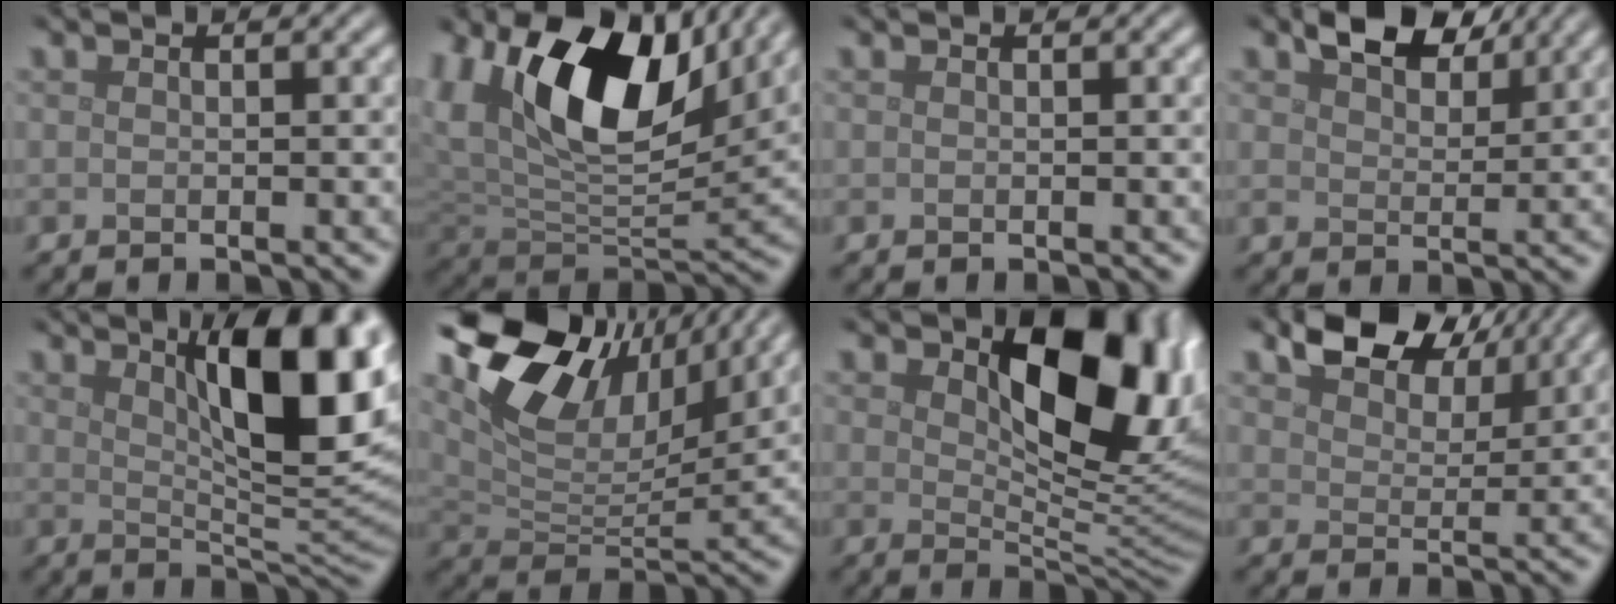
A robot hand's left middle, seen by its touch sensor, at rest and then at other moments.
{"total": 15.4, "force": [6.1, 8.7, 11.2], "torque": [-0.215, 0.007, 0.109]}
{"total": 0.0}
{"total": 5.3, "force": [3.8, 2.6, 2.7], "torque": [-0.049, 0.006, 0.057]}
{"total": 11.6, "force": [4.2, 3.6, 10.2], "torque": [-0.135, 0.003, 0.068]}
{"total": 12.8, "force": [8.7, 6.1, 7.2], "torque": [-0.157, 0.024, 0.161]}
{"total": 10.7, "force": [3.4, 5.4, 8.6], "torque": [-0.123, -0.007, 0.056]}
{"total": 6.4, "force": [4.6, 3.1, 3.1], "torque": [-0.059, 0.006, 0.072]}